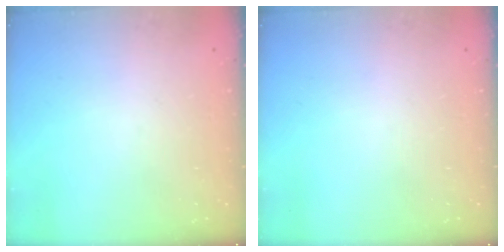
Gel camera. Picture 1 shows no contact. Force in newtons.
{"total": 0.0}